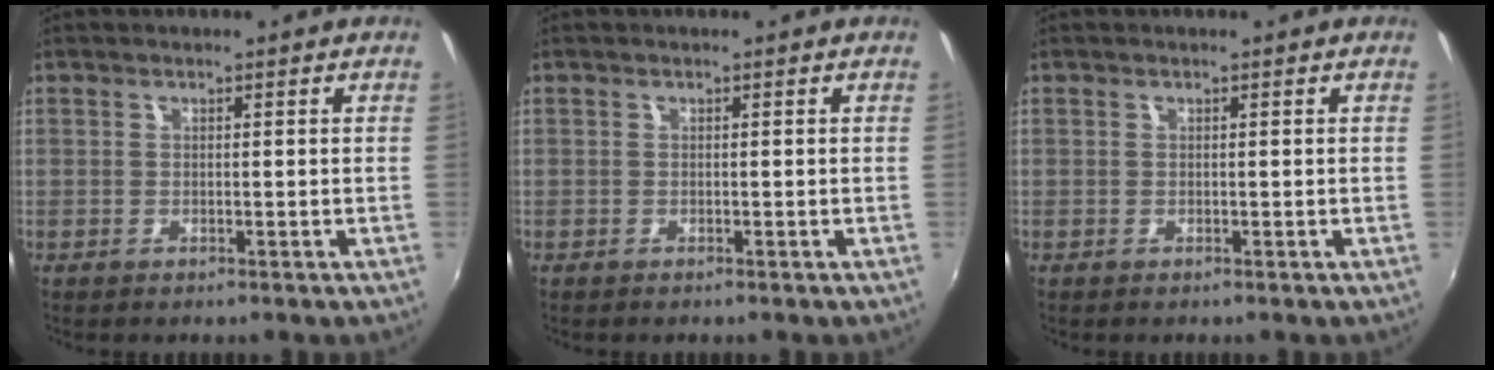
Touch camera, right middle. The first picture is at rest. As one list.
[{"total": 0.0}, {"total": 0.0}]